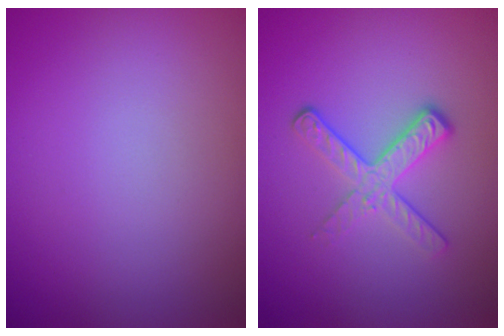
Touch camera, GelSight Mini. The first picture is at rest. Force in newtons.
{"total": 3.4, "press": 2.4, "slide": 2.4}